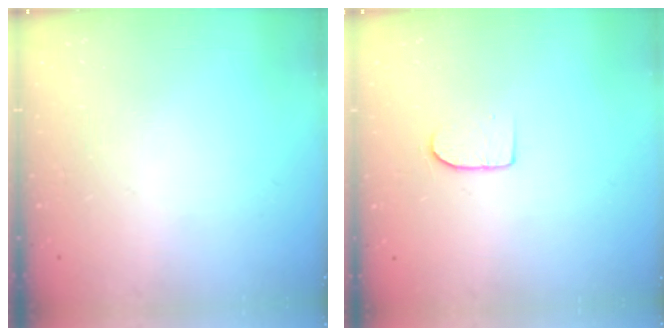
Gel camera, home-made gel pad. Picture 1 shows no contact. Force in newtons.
{"total": 6.0, "press": 5.9, "slide": 0.6}